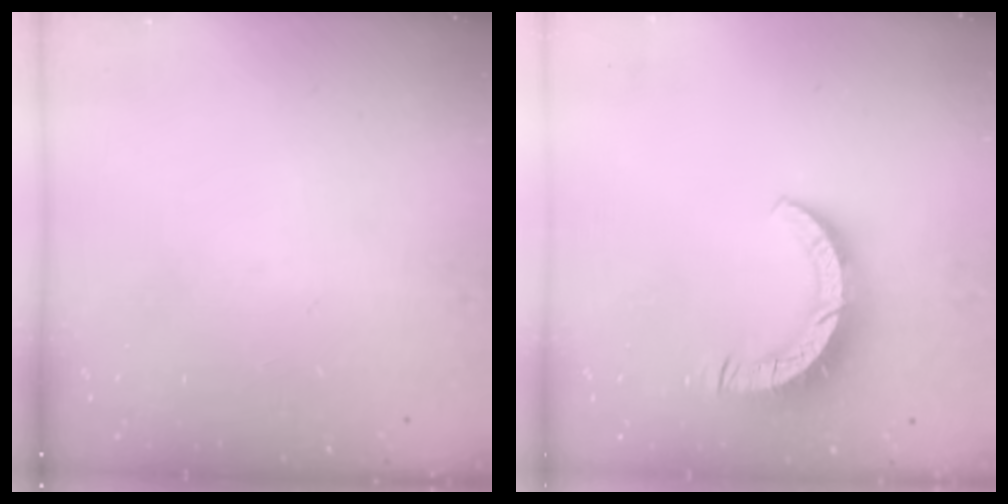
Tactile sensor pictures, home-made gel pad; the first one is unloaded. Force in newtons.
{"total": 9.0, "press": 8.9, "slide": 1.0}